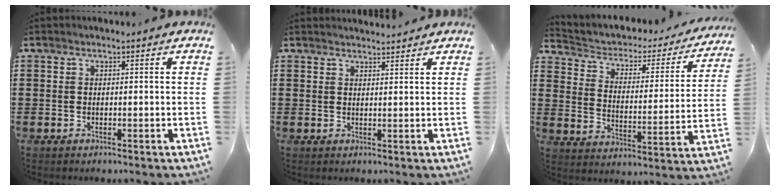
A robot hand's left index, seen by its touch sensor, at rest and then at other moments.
{"total": 1.8, "force": [1.8, 0.0, 0.1], "torque": [-0.006, 0.000, 0.036]}
{"total": 2.4, "force": [1.1, 1.9, 1.0], "torque": [-0.033, -0.013, 0.008]}